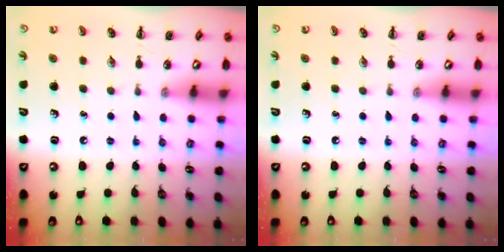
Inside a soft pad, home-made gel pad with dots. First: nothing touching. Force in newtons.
{"total": 0.0}